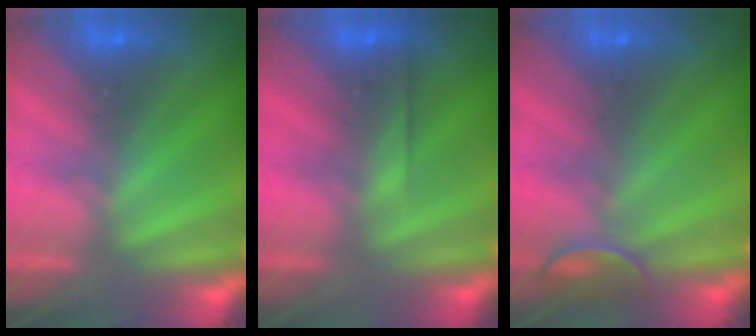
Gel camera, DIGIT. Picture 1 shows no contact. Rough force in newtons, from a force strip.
{"total": 2.5}
{"total": 2.4}